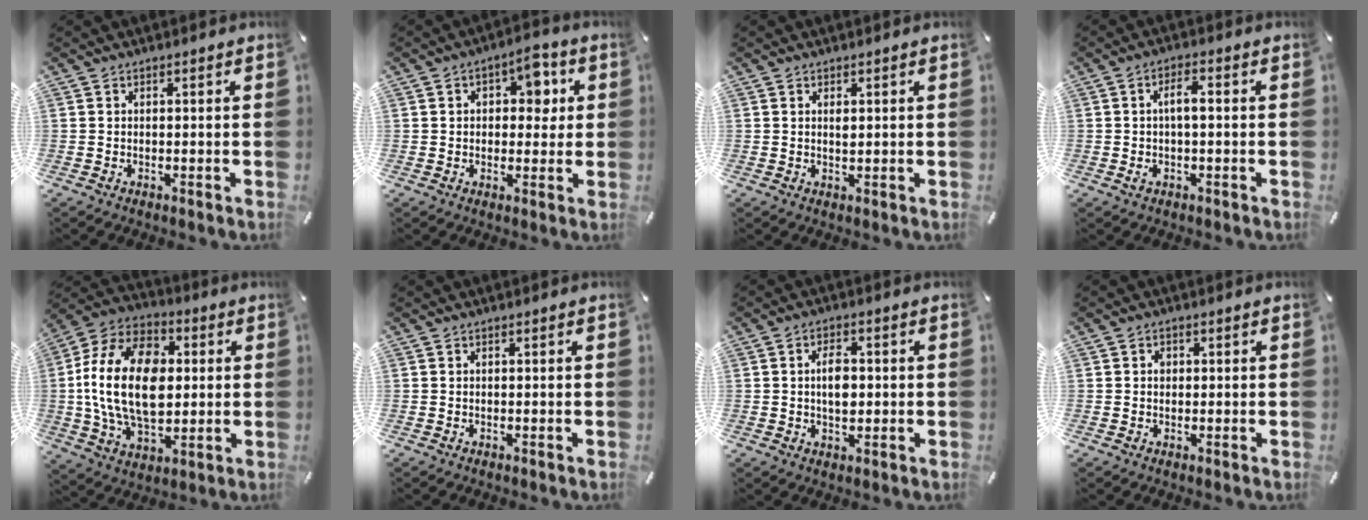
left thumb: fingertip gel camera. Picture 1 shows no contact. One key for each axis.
{"total": 7.6, "fx": 2.0, "fy": 5.2, "fz": 5.1, "tx": -0.052, "ty": -0.006, "tz": 0.025}
{"total": 1.1, "fx": 0.4, "fy": 0.4, "fz": 0.9, "tx": -0.020, "ty": 0.000, "tz": 0.007}
{"total": 4.7, "fx": -0.2, "fy": 1.7, "fz": 4.4, "tx": -0.078, "ty": 0.004, "tz": -0.009}
{"total": 22.1, "fx": 0.6, "fy": 15.0, "fz": 16.2, "tx": -0.345, "ty": 0.009, "tz": 0.005}
{"total": 0.0}
{"total": 5.4, "fx": 0.2, "fy": 3.2, "fz": 4.3, "tx": -0.069, "ty": 0.001, "tz": 0.001}
{"total": 1.3, "fx": 0.1, "fy": 1.2, "fz": 0.5, "tx": -0.003, "ty": 0.002, "tz": -0.002}